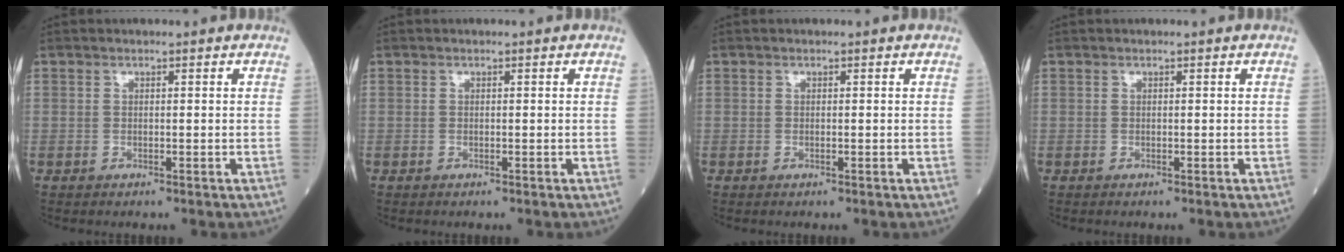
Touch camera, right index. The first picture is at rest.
{"total": 0.0}
{"total": 0.0}
{"total": 0.0}